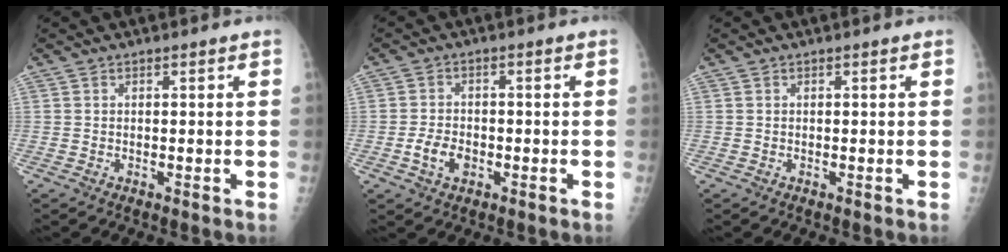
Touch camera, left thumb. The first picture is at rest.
{"total": 4.7, "force": [-1.6, 3.2, 3.1], "torque": [-0.051, 0.009, -0.026]}
{"total": 0.0}